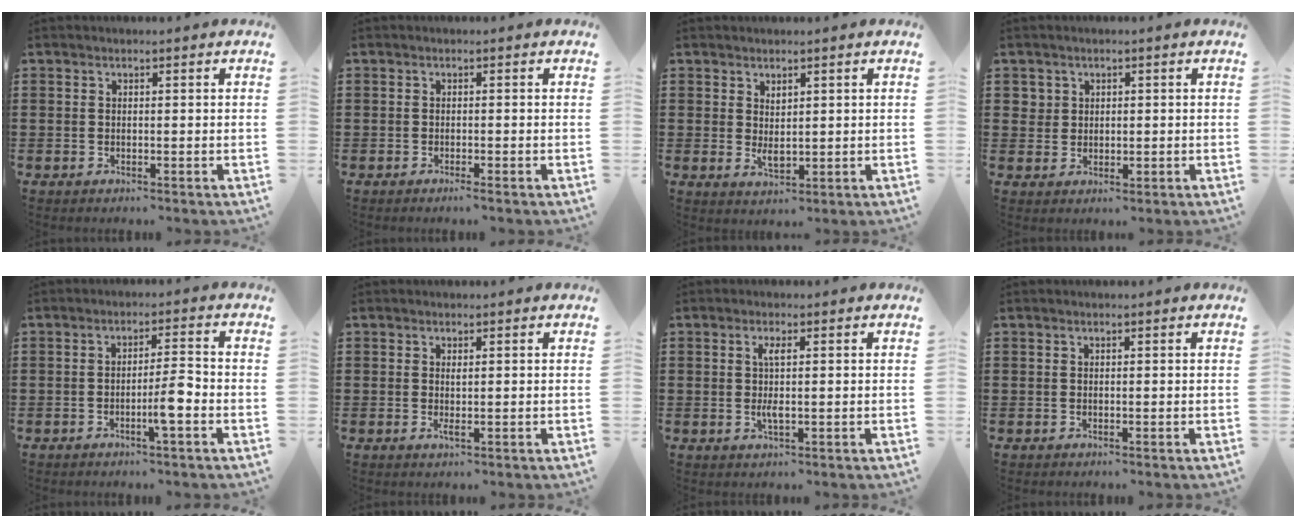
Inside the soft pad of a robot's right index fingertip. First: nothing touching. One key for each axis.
{"total": 0.8, "fx": -0.6, "fy": -0.1, "fz": 0.6, "tx": -0.011, "ty": -0.002, "tz": -0.011}
{"total": 2.0, "fx": 0.6, "fy": 1.1, "fz": 1.6, "tx": -0.031, "ty": -0.002, "tz": 0.014}
{"total": 2.2, "fx": 1.0, "fy": 1.9, "fz": 0.3, "tx": -0.015, "ty": 0.009, "tz": 0.018}
{"total": 4.8, "fx": -1.8, "fy": 0.4, "fz": 4.4, "tx": -0.075, "ty": -0.002, "tz": -0.033}
{"total": 1.0, "fx": 0.1, "fy": 0.1, "fz": 1.0, "tx": -0.019, "ty": -0.003, "tz": 0.002}
{"total": 2.8, "fx": 0.2, "fy": 0.6, "fz": 2.7, "tx": -0.059, "ty": -0.003, "tz": -0.001}
{"total": 0.0}